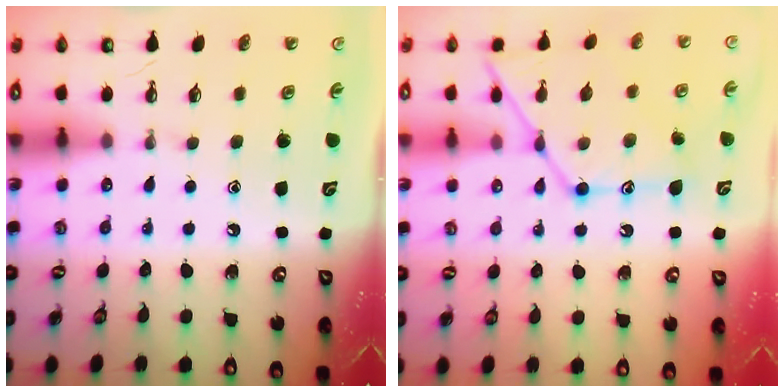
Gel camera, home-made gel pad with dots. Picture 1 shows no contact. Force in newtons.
{"total": 14.8, "press": 14.7, "slide": 1.3}